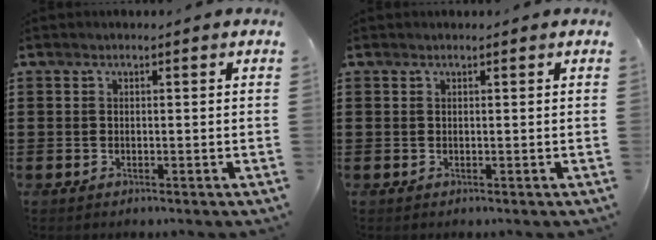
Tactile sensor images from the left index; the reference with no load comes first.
{"total": 0.0}